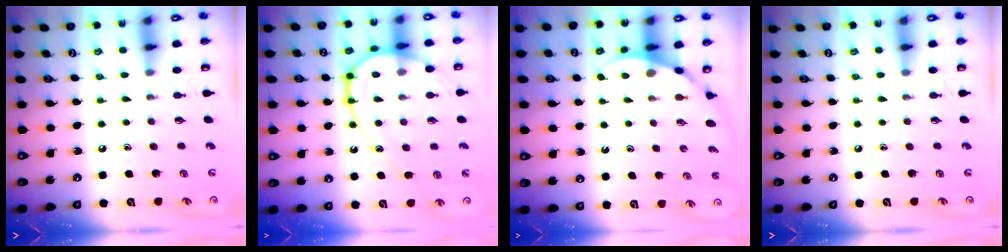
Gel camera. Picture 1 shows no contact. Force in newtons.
{"total": 14.9, "press": 14.8, "slide": 1.2}
{"total": 4.1, "press": 4.1, "slide": 0.3}
{"total": 0.0}